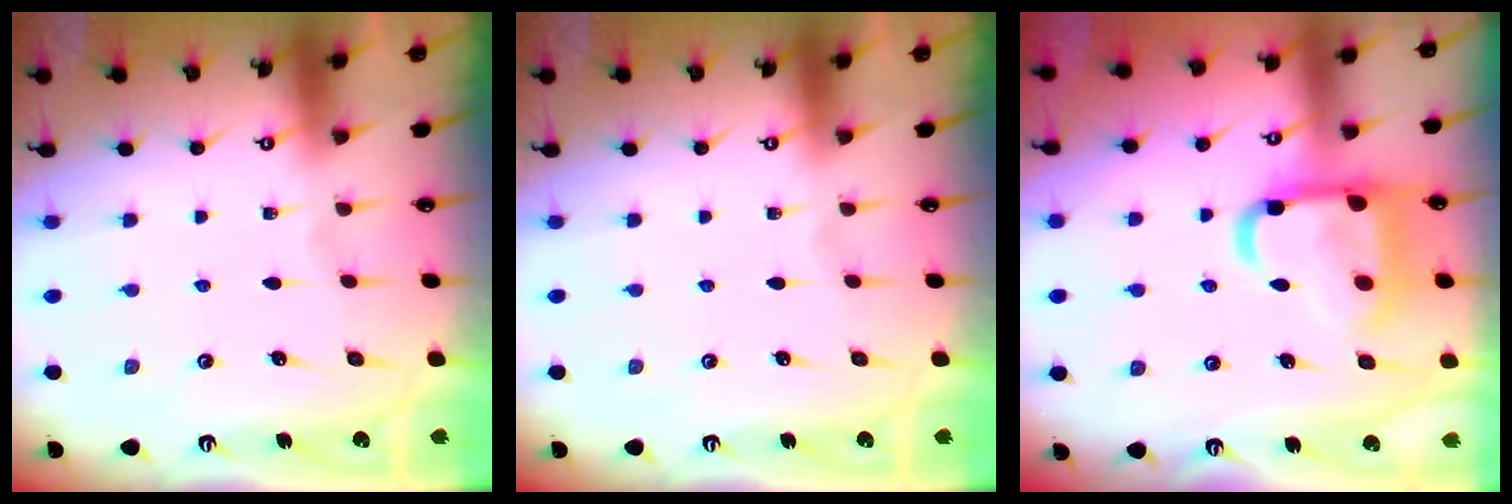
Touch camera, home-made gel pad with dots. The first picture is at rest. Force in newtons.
{"total": 0.0}
{"total": 17.6, "press": 17.5, "slide": 1.6}